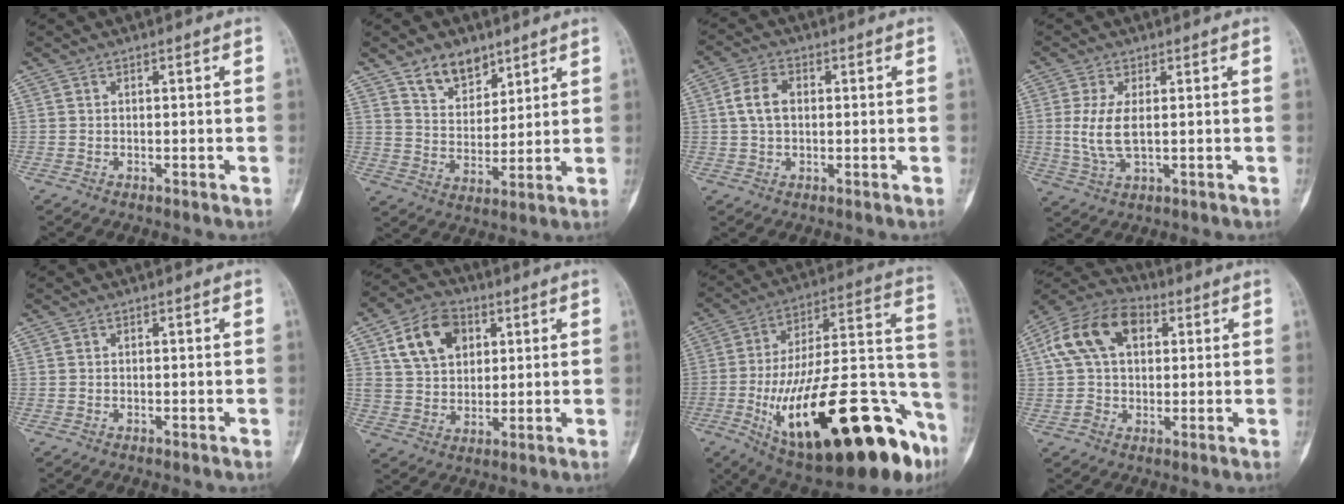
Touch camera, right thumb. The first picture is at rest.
{"total": 8.6, "force": [6.0, 5.0, 3.6], "torque": [-0.028, -0.043, 0.111]}
{"total": 6.0, "force": [0.8, 3.9, 4.4], "torque": [-0.088, 0.013, 0.011]}
{"total": 6.7, "force": [0.4, 2.8, 6.1], "torque": [-0.143, -0.008, 0.013]}
{"total": 0.0}
{"total": 12.5, "force": [4.7, 8.9, 7.4], "torque": [-0.104, -0.004, 0.084]}
{"total": 36.7, "force": [-15.6, 12.3, 30.8], "torque": [-0.422, 0.059, -0.231]}
{"total": 14.3, "force": [4.3, 9.6, 9.7], "torque": [-0.169, 0.025, 0.069]}